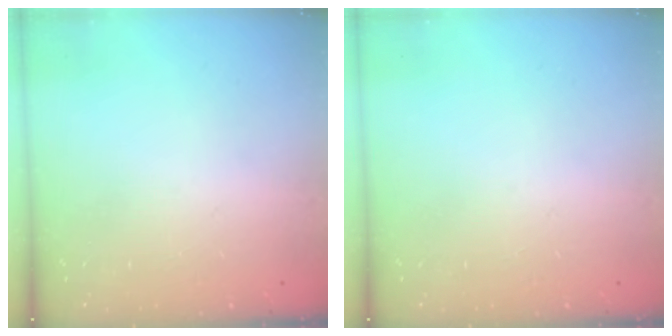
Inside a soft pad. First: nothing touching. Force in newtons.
{"total": 0.0}